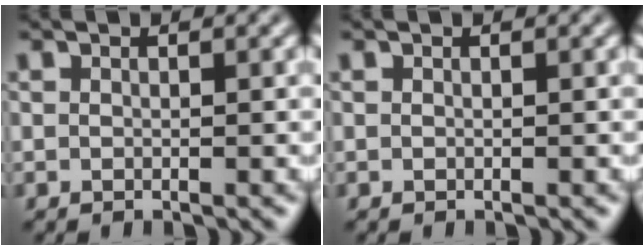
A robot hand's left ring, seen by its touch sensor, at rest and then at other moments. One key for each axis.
{"total": 0.0}